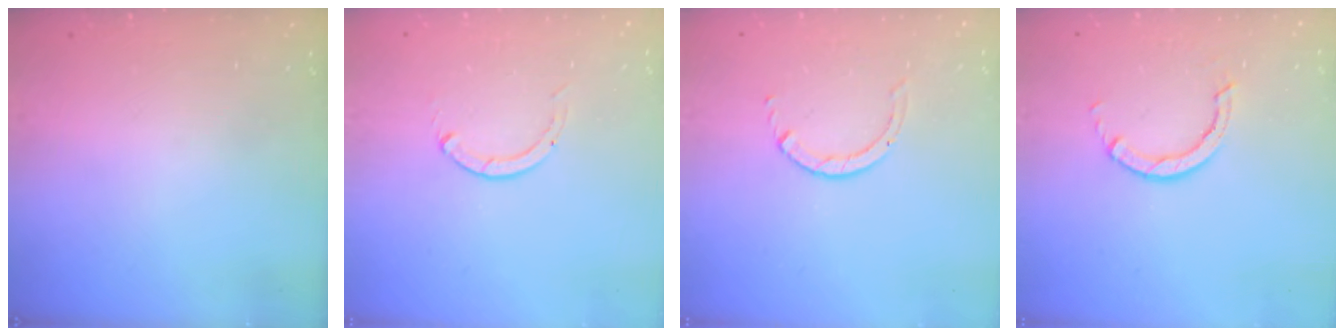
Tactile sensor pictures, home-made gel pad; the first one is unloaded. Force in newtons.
{"total": 0.0}
{"total": 1.4, "press": 1.4, "slide": 0.1}
{"total": 2.8, "press": 2.8, "slide": 0.2}